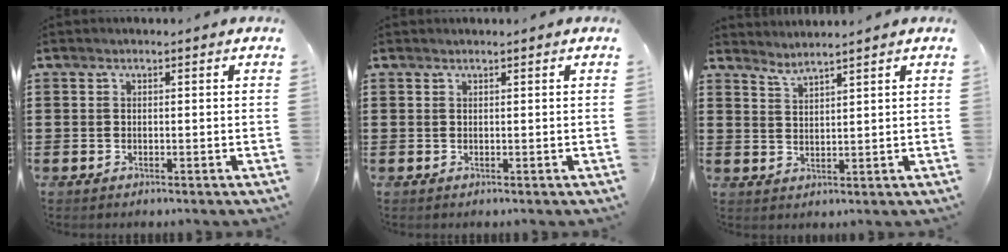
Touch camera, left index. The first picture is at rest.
{"total": 0.0}
{"total": 2.4, "force": [2.3, -0.4, 0.1], "torque": [-0.008, -0.008, 0.044]}